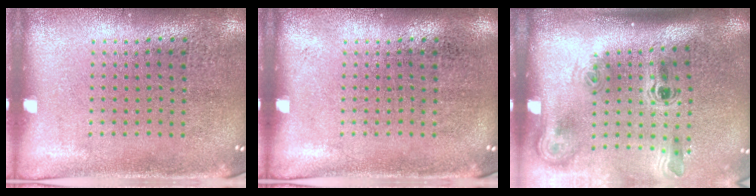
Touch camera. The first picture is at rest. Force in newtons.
{"total": 0.0}
{"total": 2.3, "press": 1.5, "slide": 1.8}